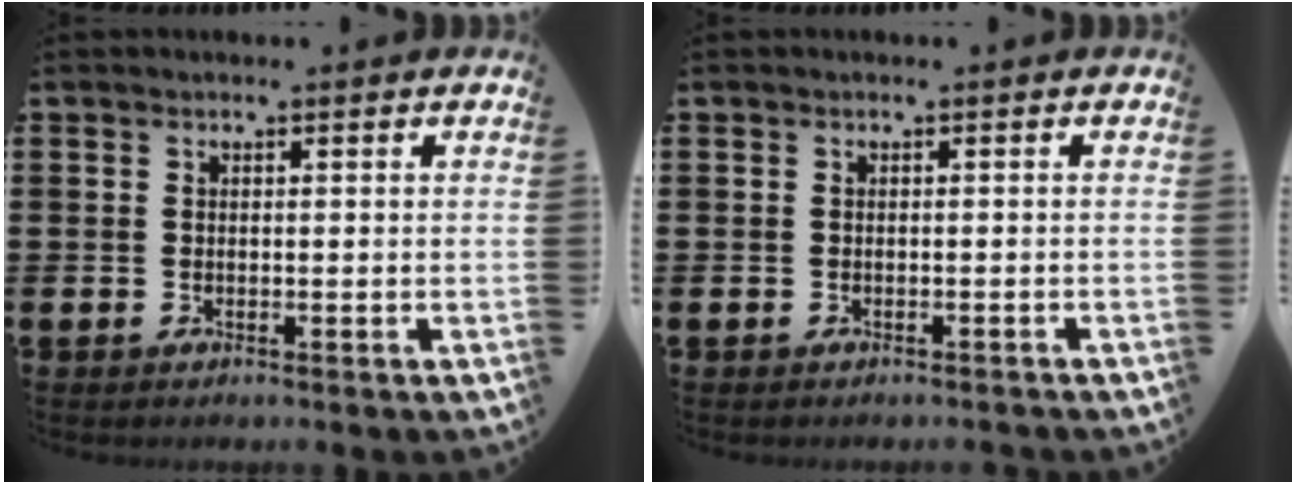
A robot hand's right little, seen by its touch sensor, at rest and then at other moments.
{"total": 0.0}